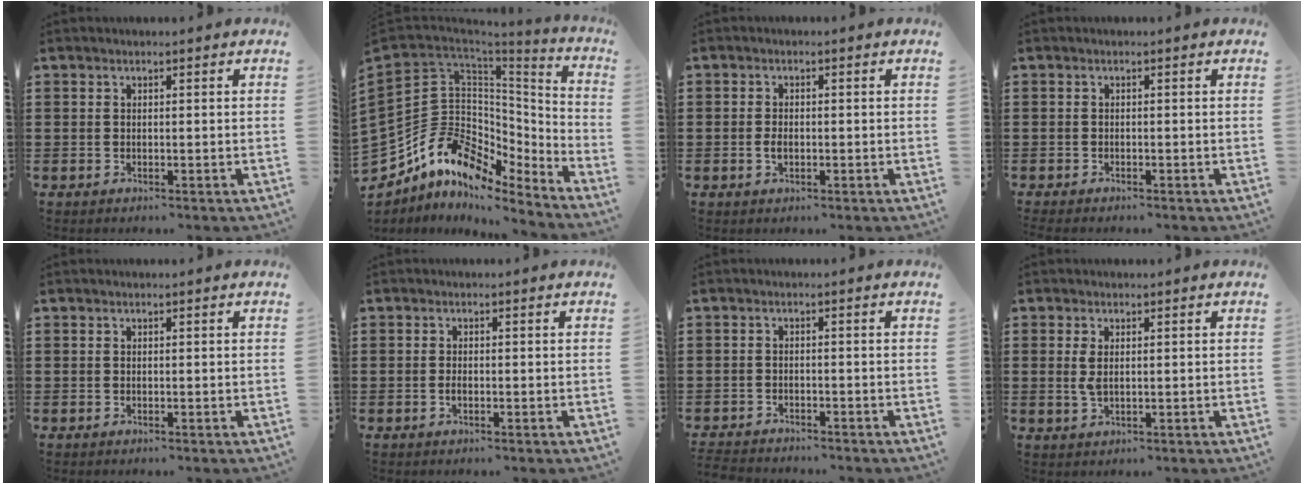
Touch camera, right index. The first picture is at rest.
{"total": 12.4, "force": [-5.4, 9.4, 6.0], "torque": [-0.159, -0.008, -0.100]}
{"total": 1.6, "force": [-0.3, 0.9, 1.3], "torque": [-0.025, 0.001, -0.004]}
{"total": 0.7, "force": [-0.7, 0.0, 0.2], "torque": [-0.005, -0.004, -0.013]}
{"total": 0.0}
{"total": 0.9, "force": [-0.3, 0.4, 0.8], "torque": [-0.015, -0.006, -0.003]}
{"total": 2.0, "force": [-2.0, 0.1, -0.1], "torque": [-0.006, -0.002, -0.043]}
{"total": 2.6, "force": [0.5, 1.0, 2.3], "torque": [-0.057, -0.002, 0.006]}